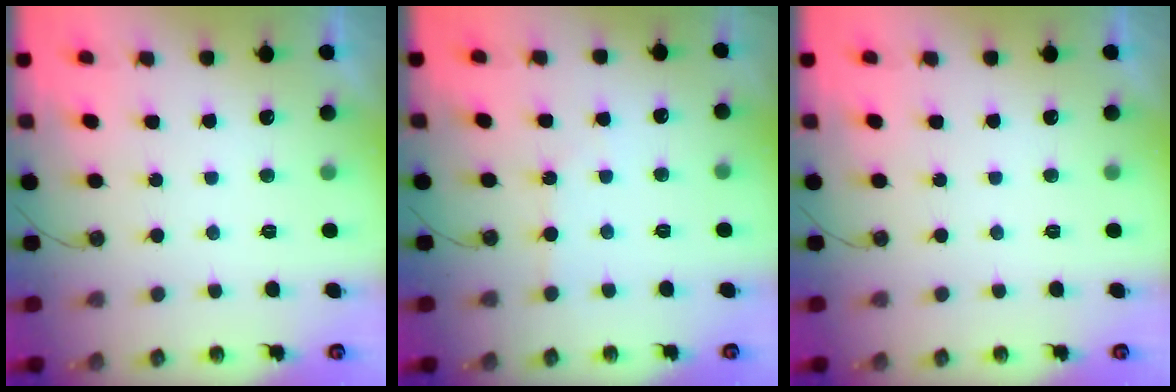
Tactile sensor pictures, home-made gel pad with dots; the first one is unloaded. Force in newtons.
{"total": 2.6, "press": 2.6, "slide": 0.3}
{"total": 0.0}